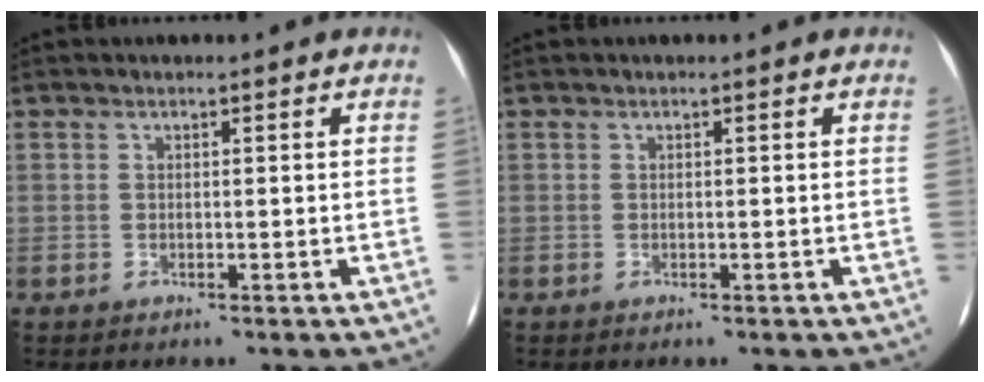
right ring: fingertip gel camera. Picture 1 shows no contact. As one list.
[{"total": 0.0}]